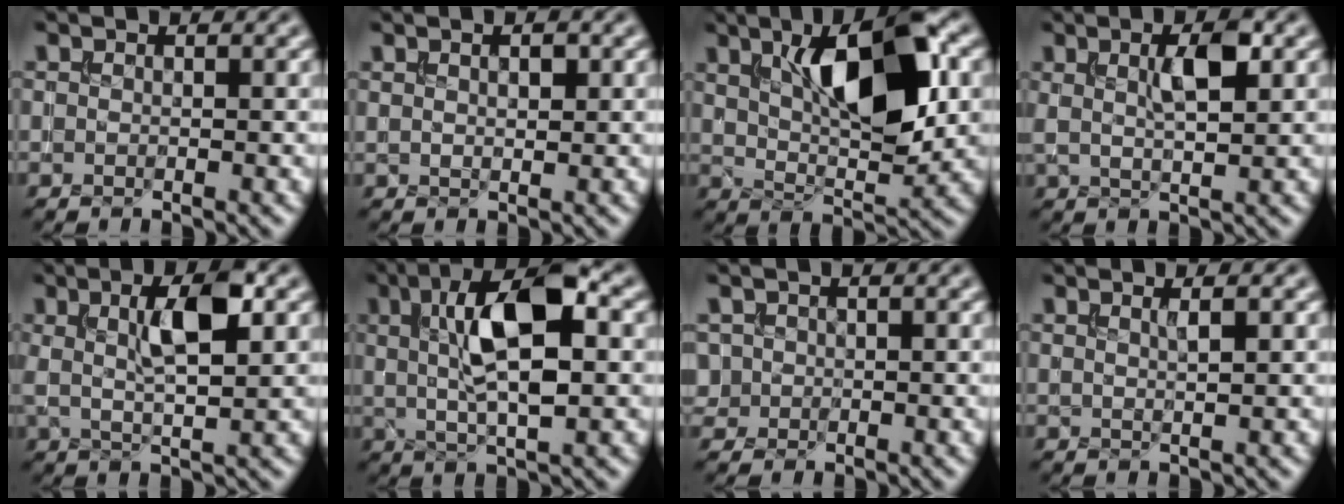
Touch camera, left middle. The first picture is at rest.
{"total": 1.5, "force": [0.7, 0.6, 1.2], "torque": [-0.020, -0.002, 0.015]}
{"total": 9.3, "force": [2.9, 3.5, 8.2], "torque": [-0.130, 0.008, 0.049]}
{"total": 3.7, "force": [1.3, 1.0, 3.4], "torque": [-0.059, 0.006, 0.022]}
{"total": 5.5, "force": [1.5, 1.4, 5.1], "torque": [-0.090, 0.006, 0.024]}
{"total": 9.2, "force": [2.3, 3.0, 8.4], "torque": [-0.139, 0.009, 0.032]}
{"total": 1.2, "force": [0.2, 1.2, 0.2], "torque": [0.000, -0.003, 0.008]}
{"total": 1.4, "force": [0.7, 0.3, 1.2], "torque": [-0.013, 0.003, 0.009]}